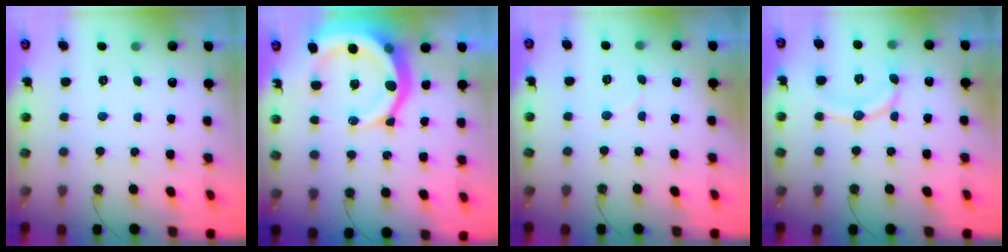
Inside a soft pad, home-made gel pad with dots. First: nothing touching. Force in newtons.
{"total": 16.9, "press": 16.8, "slide": 1.8}
{"total": 3.4, "press": 3.4, "slide": 0.2}
{"total": 12.1, "press": 12.0, "slide": 1.6}